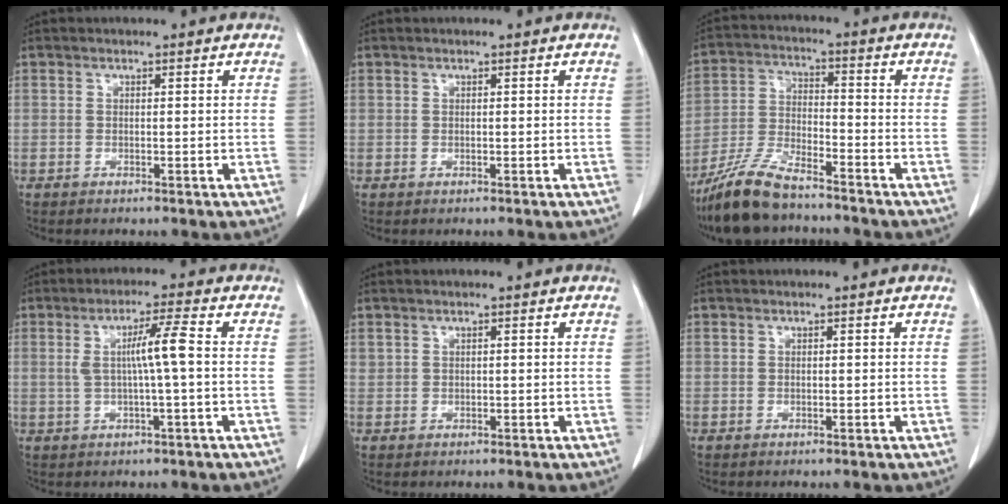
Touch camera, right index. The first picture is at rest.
{"total": 0.0}
{"total": 12.1, "force": [-9.7, 3.0, 6.6], "torque": [-0.141, -0.016, -0.185]}
{"total": 6.0, "force": [0.4, 0.2, 6.0], "torque": [-0.110, 0.012, 0.010]}
{"total": 1.2, "force": [0.5, 1.1, 0.4], "torque": [-0.013, 0.015, 0.015]}
{"total": 0.0}